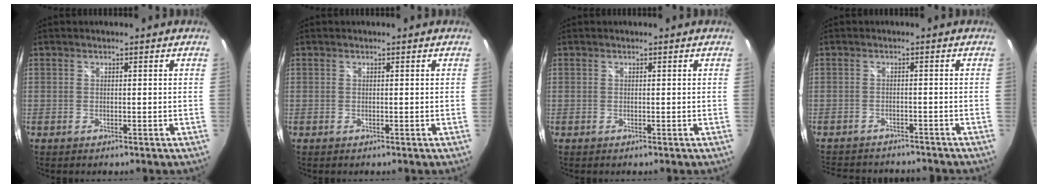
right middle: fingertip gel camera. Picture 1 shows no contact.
{"total": 0.0}
{"total": 0.0}
{"total": 10.3, "force": [-9.2, 3.0, 3.5], "torque": [-0.082, -0.017, -0.131]}